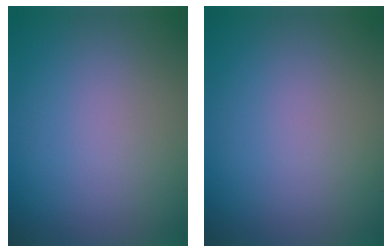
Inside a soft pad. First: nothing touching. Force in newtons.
{"total": 0.0}